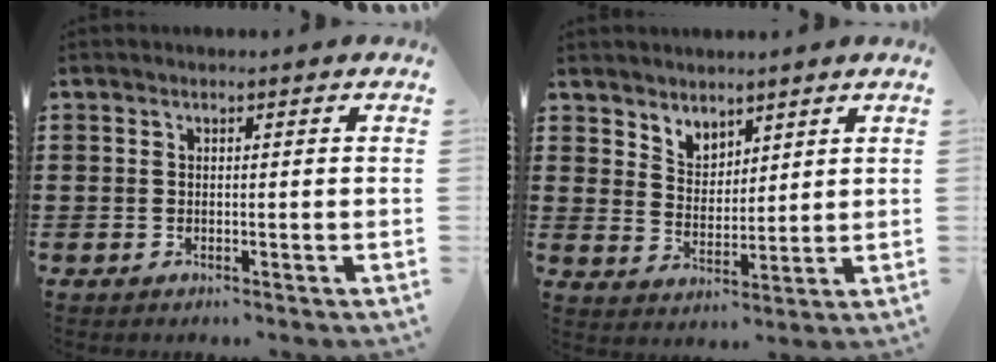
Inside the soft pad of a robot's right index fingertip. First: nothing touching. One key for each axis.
{"total": 3.9, "fx": 3.4, "fy": 1.9, "fz": -0.2, "tx": -0.012, "ty": -0.005, "tz": 0.064}